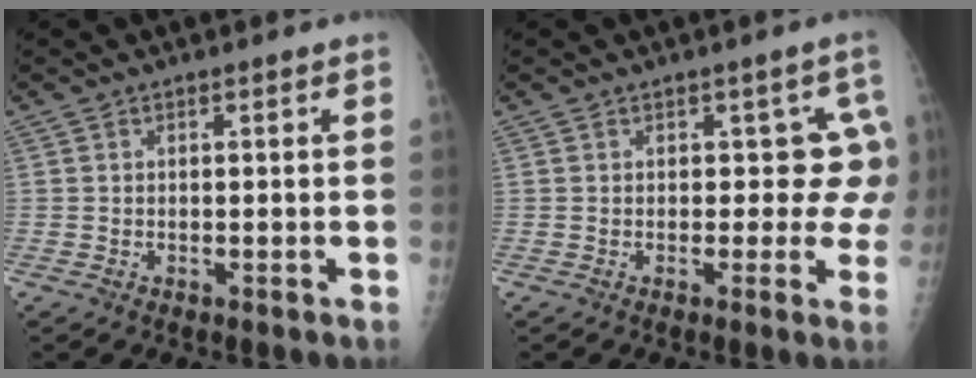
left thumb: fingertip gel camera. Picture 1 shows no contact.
{"total": 4.7, "force": [1.4, 3.3, 3.0], "torque": [0.023, -0.001, 0.007]}